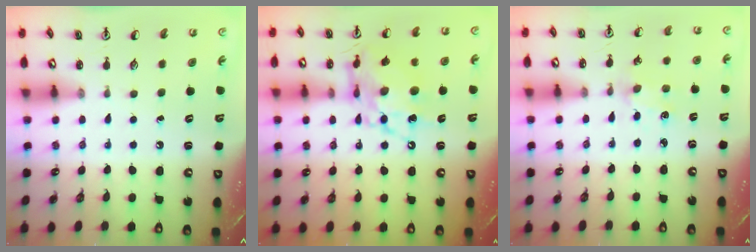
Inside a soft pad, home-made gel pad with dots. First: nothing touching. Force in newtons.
{"total": 13.3, "press": 13.3, "slide": 1.3}
{"total": 2.3, "press": 2.3, "slide": 0.3}